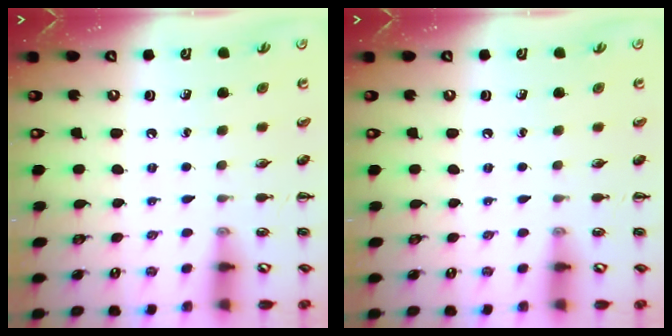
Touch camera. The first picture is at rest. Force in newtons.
{"total": 0.0}